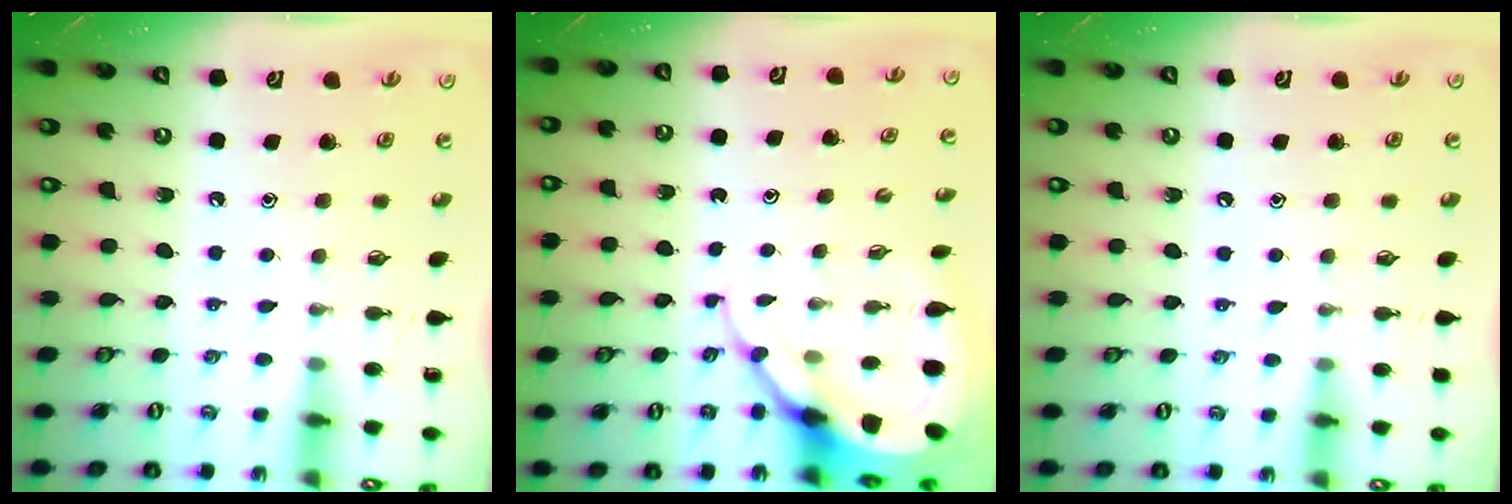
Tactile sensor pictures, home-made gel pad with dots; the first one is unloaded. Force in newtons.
{"total": 9.4, "press": 9.3, "slide": 0.9}
{"total": 5.3, "press": 5.2, "slide": 0.7}